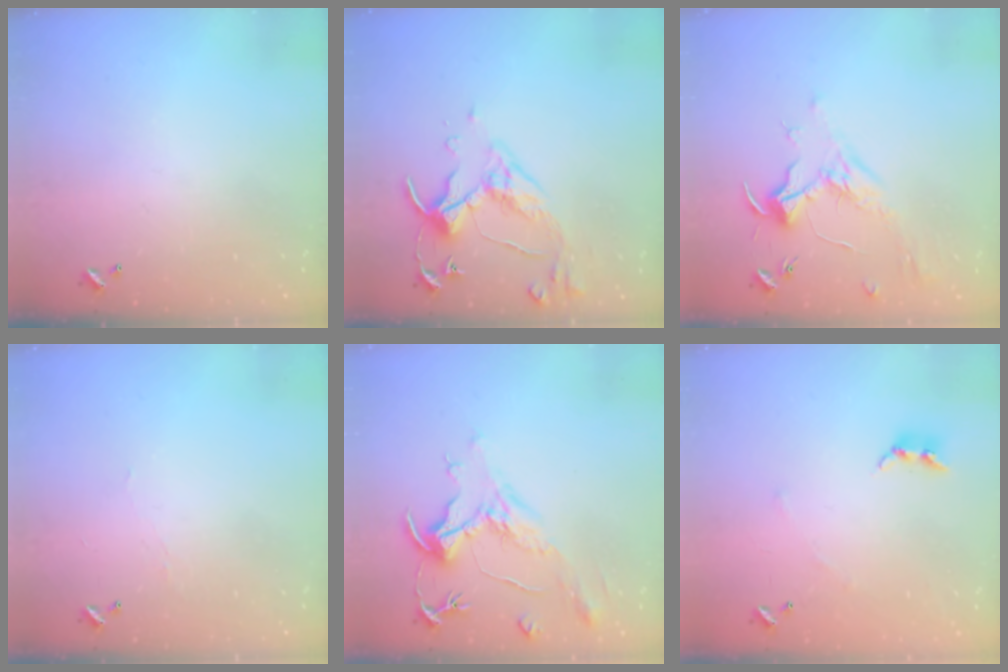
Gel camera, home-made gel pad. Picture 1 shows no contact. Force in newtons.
{"total": 5.3, "press": 5.2, "slide": 1.0}
{"total": 1.9, "press": 1.7, "slide": 0.7}
{"total": 0.8, "press": 0.7, "slide": 0.4}
{"total": 2.1, "press": 1.6, "slide": 1.4}
{"total": 3.6, "press": 3.6, "slide": 0.6}